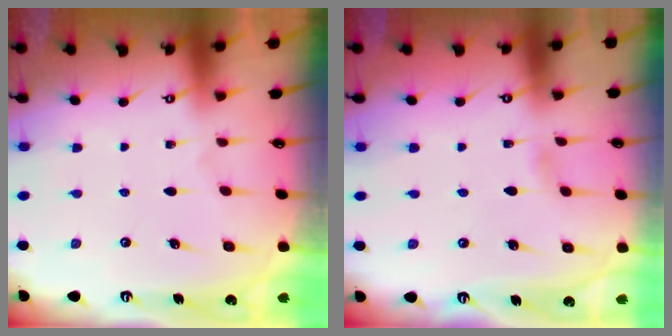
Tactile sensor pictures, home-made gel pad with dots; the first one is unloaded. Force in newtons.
{"total": 1.7, "press": 1.7, "slide": 0.2}